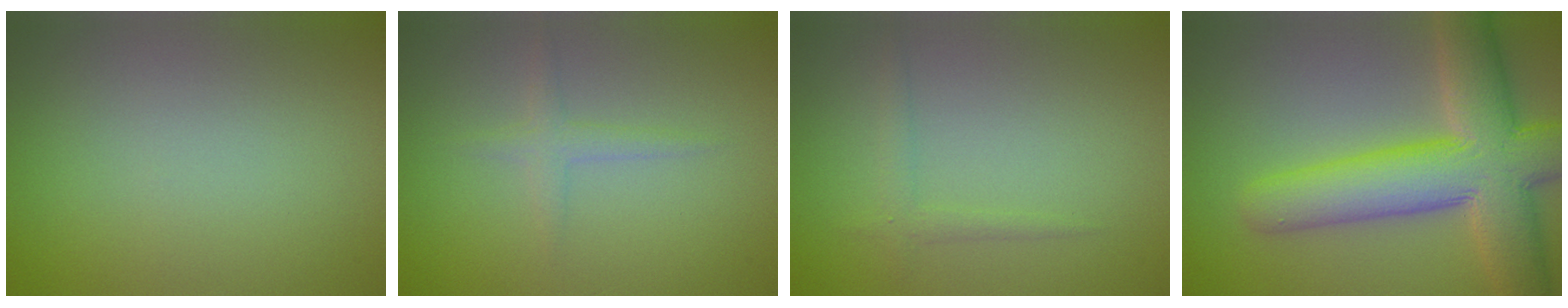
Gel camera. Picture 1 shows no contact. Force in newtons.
{"total": 1.3, "press": 1.3, "slide": 0.1}
{"total": 1.4, "press": 1.4, "slide": 0.0}
{"total": 10.8, "press": 10.8, "slide": 0.6}